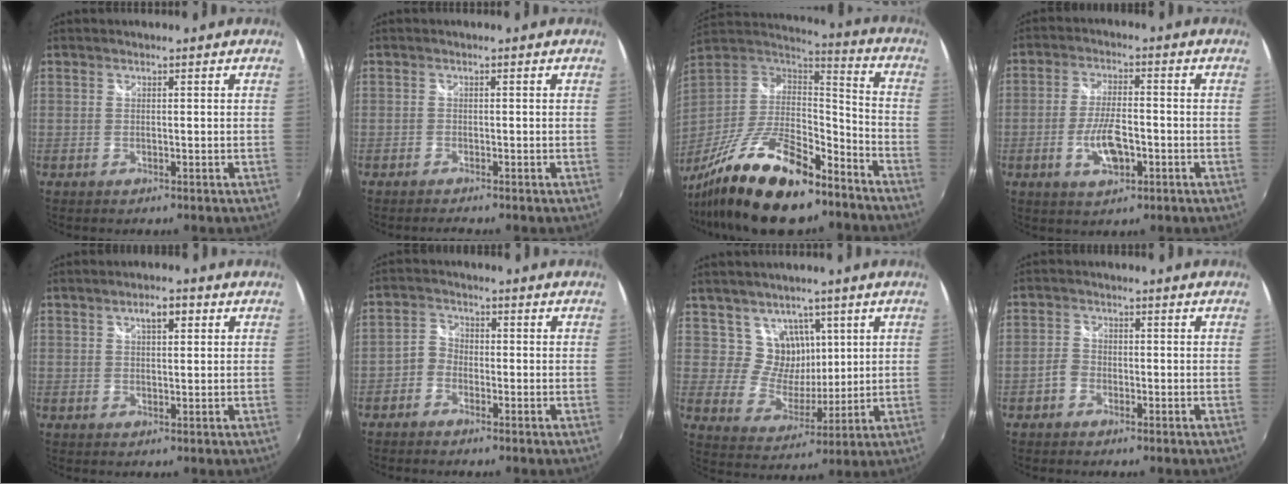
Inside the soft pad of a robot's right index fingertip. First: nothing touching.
{"total": 1.4, "force": [-1.4, 0.1, 0.4], "torque": [-0.013, -0.009, -0.027]}
{"total": 25.7, "force": [-17.5, 9.0, 16.5], "torque": [-0.320, -0.030, -0.284]}
{"total": 7.7, "force": [-2.6, 3.1, 6.6], "torque": [-0.132, -0.005, -0.044]}
{"total": 3.6, "force": [1.6, 1.6, 2.8], "torque": [-0.043, 0.011, 0.024]}
{"total": 2.9, "force": [-1.8, 2.1, 0.9], "torque": [-0.020, 0.009, -0.041]}
{"total": 7.8, "force": [3.9, 6.4, 1.9], "torque": [-0.028, -0.005, 0.077]}
{"total": 2.5, "force": [-1.5, 1.9, 0.6], "torque": [-0.014, 0.006, -0.029]}